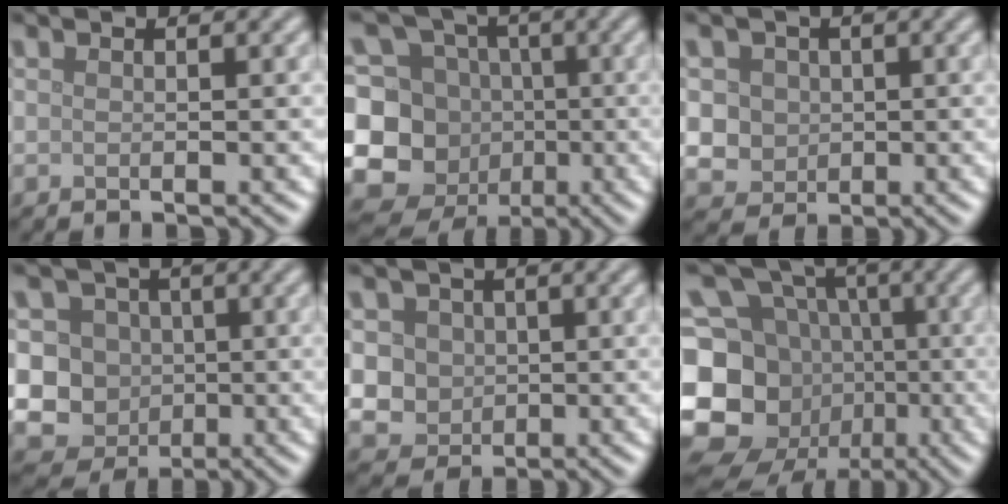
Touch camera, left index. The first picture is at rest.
{"total": 14.2, "force": [-3.5, 13.0, 4.5], "torque": [-0.136, 0.008, -0.069]}
{"total": 4.6, "force": [1.0, 4.0, 1.9], "torque": [-0.032, 0.018, 0.006]}
{"total": 10.8, "force": [-0.4, 10.2, 3.4], "torque": [-0.067, 0.025, -0.035]}
{"total": 5.3, "force": [1.1, 4.6, 2.2], "torque": [-0.033, 0.019, 0.006]}
{"total": 18.3, "force": [-4.7, 15.8, 8.1], "torque": [-0.211, -0.001, -0.101]}